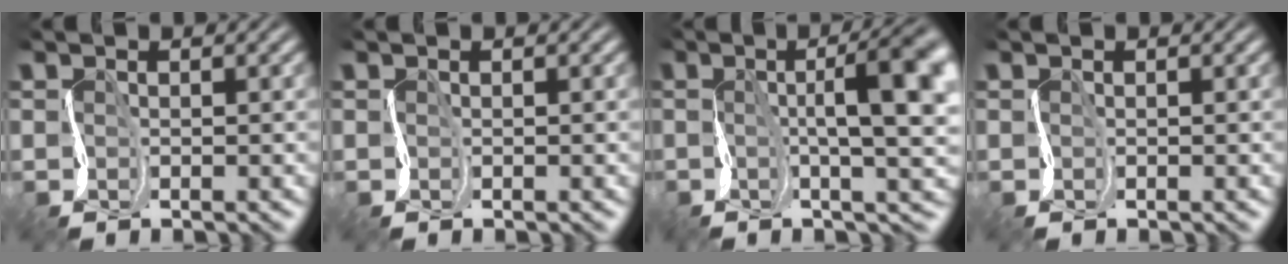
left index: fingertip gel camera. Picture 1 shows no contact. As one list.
[{"total": 0.0}, {"total": 10.9, "force": [0.9, 2.6, 10.5], "torque": [-0.131, 0.011, 0.011]}, {"total": 0.0}]